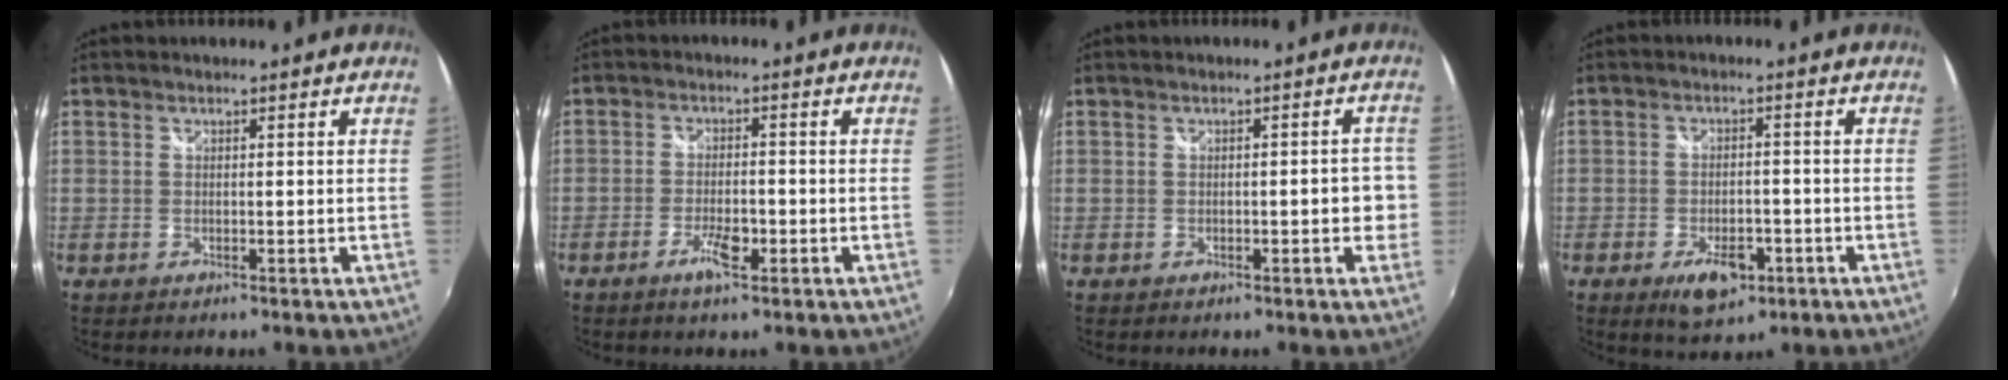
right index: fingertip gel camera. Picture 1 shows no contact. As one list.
[{"total": 4.4, "force": [-2.2, 1.2, 3.6], "torque": [-0.078, -0.004, -0.042]}, {"total": 3.8, "force": [-0.7, 1.6, 3.4], "torque": [-0.039, 0.005, -0.006]}, {"total": 7.6, "force": [-3.8, 3.9, 5.3], "torque": [-0.102, -0.006, -0.054]}]